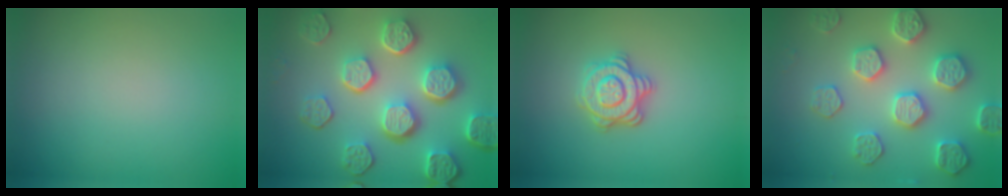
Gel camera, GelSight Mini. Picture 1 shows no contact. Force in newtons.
{"total": 8.5, "press": 6.2, "slide": 5.8}
{"total": 3.6, "press": 3.1, "slide": 1.9}
{"total": 4.9, "press": 4.9, "slide": 0.5}